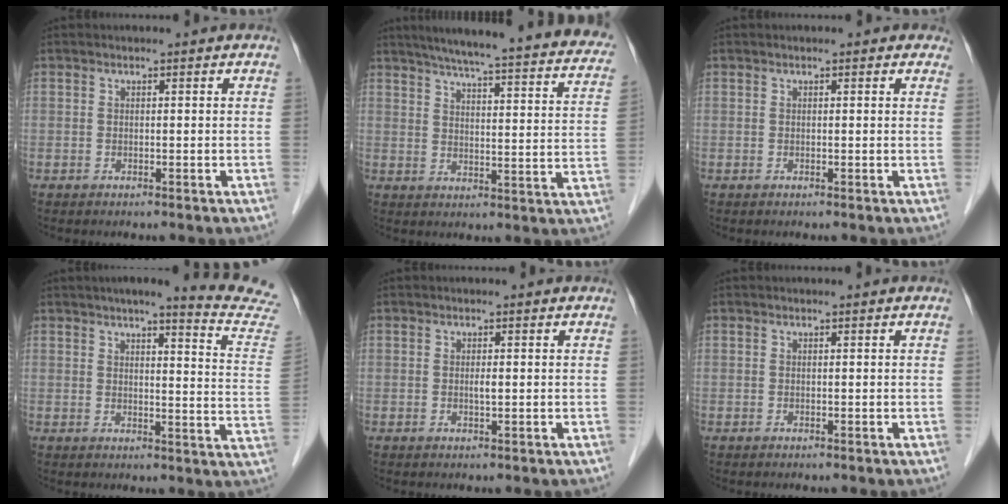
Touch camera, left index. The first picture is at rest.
{"total": 28.6, "force": [24.6, 3.1, 14.3], "torque": [-0.201, -0.033, 0.290]}
{"total": 0.9, "force": [0.6, 0.5, 0.4], "torque": [-0.001, -0.001, 0.000]}
{"total": 14.4, "force": [13.3, -0.8, 5.5], "torque": [-0.062, -0.082, 0.135]}
{"total": 0.9, "force": [0.0, 0.1, 0.9], "torque": [-0.017, -0.001, -0.001]}
{"total": 0.0}